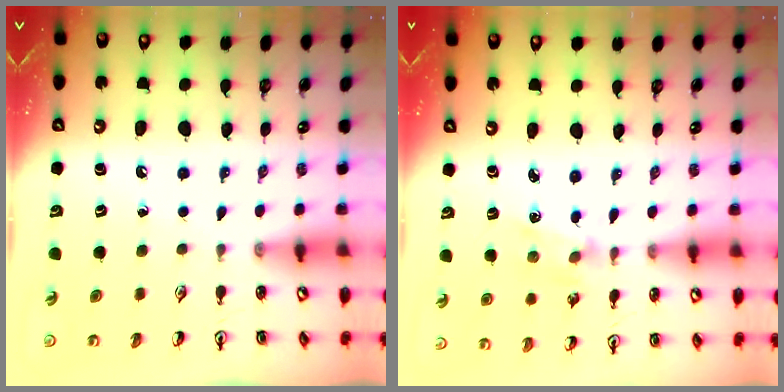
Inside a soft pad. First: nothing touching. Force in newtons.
{"total": 1.8, "press": 1.7, "slide": 0.3}